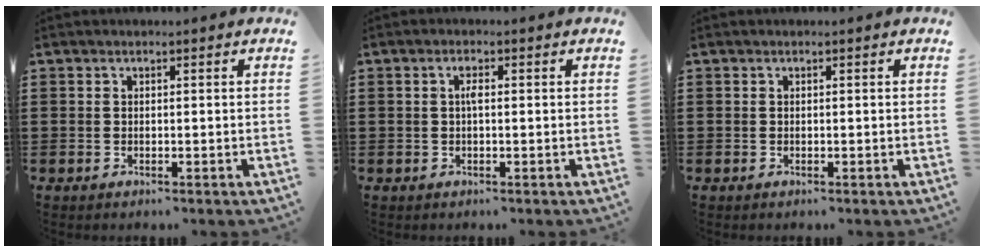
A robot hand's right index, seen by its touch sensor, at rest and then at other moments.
{"total": 1.6, "force": [0.1, 0.5, 1.5], "torque": [-0.030, 0.003, 0.000]}
{"total": 0.0}